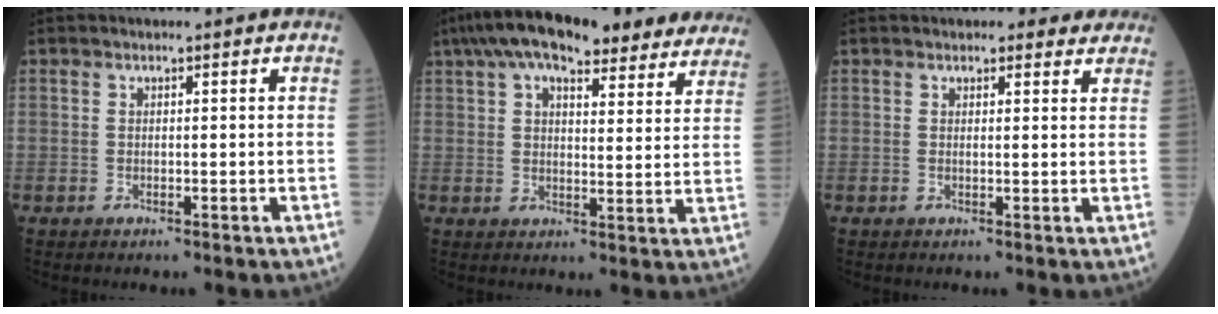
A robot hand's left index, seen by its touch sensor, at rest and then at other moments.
{"total": 23.4, "force": [18.9, 7.1, 11.9], "torque": [-0.184, 0.052, 0.241]}
{"total": 4.3, "force": [3.9, 1.6, 1.0], "torque": [0.000, 0.000, 0.034]}